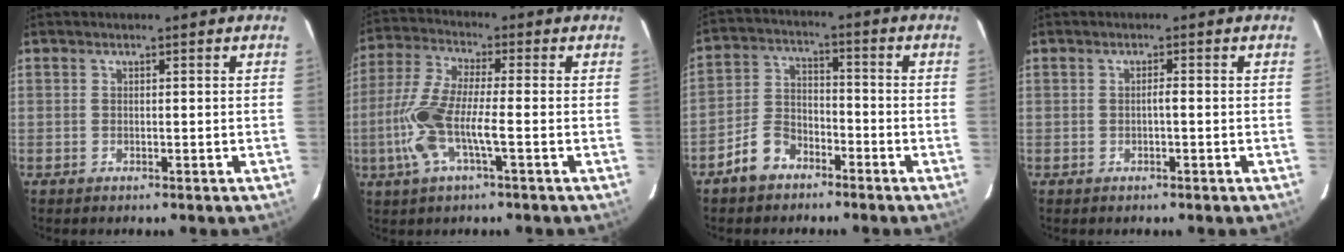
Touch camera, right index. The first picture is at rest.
{"total": 9.6, "force": [-2.6, 1.5, 9.2], "torque": [-0.204, 0.004, -0.055]}
{"total": 6.9, "force": [-4.6, 4.4, 2.7], "torque": [-0.066, 0.016, -0.086]}
{"total": 0.6, "force": [-0.2, 0.0, 0.6], "torque": [-0.010, 0.001, -0.004]}